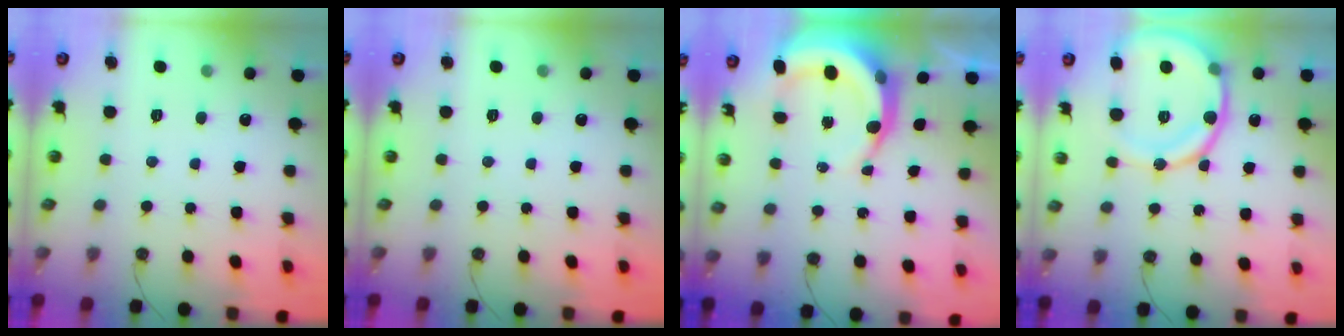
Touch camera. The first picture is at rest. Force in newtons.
{"total": 0.0}
{"total": 7.5, "press": 7.4, "slide": 1.0}
{"total": 15.7, "press": 15.4, "slide": 3.0}